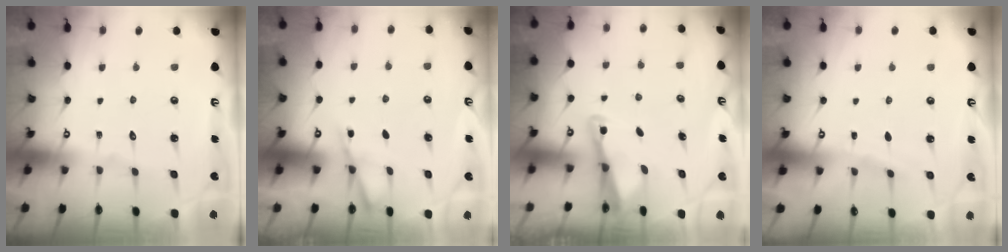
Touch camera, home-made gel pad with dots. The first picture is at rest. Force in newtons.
{"total": 2.9, "press": 2.9, "slide": 0.4}
{"total": 2.5, "press": 2.5, "slide": 0.1}
{"total": 1.8, "press": 1.8, "slide": 0.3}